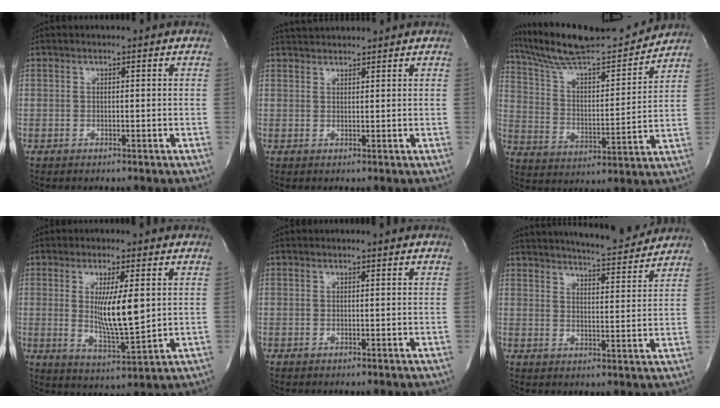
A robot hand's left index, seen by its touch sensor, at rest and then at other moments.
{"total": 4.9, "force": [4.7, 0.2, 1.2], "torque": [-0.023, 0.037, 0.077]}
{"total": 17.1, "force": [16.0, 1.0, 5.9], "torque": [-0.113, 0.001, 0.269]}
{"total": 8.7, "force": [1.2, 1.0, 8.5], "torque": [-0.155, -0.022, 0.029]}
{"total": 0.0}
{"total": 13.4, "force": [12.5, 1.0, 4.6], "torque": [-0.076, -0.008, 0.172]}